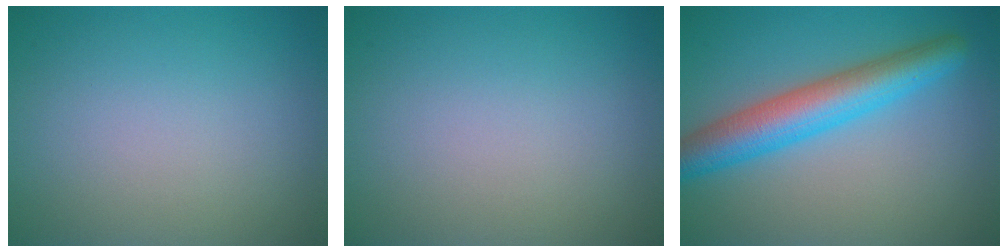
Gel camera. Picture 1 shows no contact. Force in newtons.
{"total": 0.0}
{"total": 6.2, "press": 6.2, "slide": 0.3}